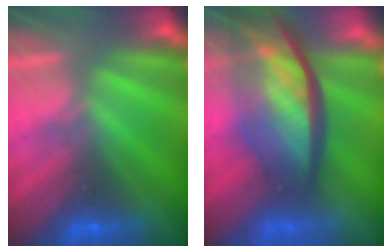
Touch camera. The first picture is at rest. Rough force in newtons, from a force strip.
{"total": 9.1}